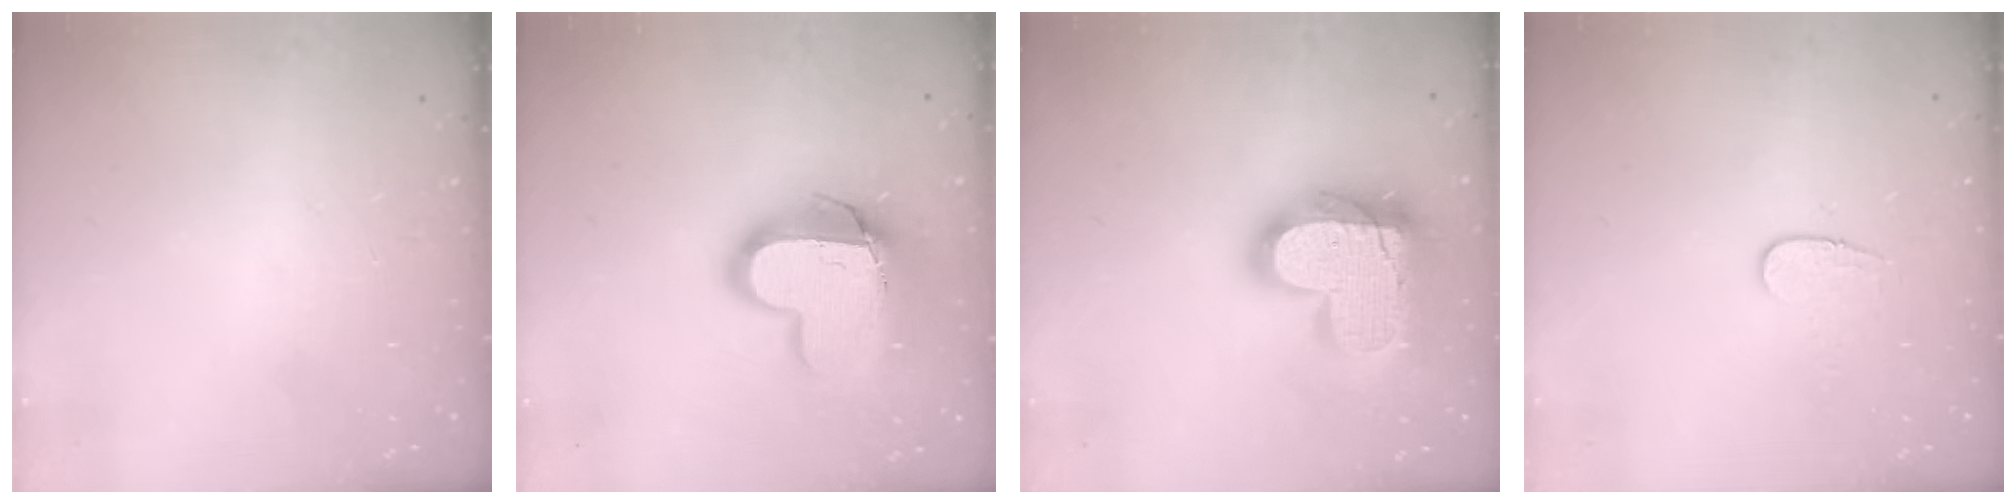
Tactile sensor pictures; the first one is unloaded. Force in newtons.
{"total": 16.2, "press": 16.2, "slide": 1.4}
{"total": 23.4, "press": 23.3, "slide": 1.7}
{"total": 6.6, "press": 6.6, "slide": 0.6}